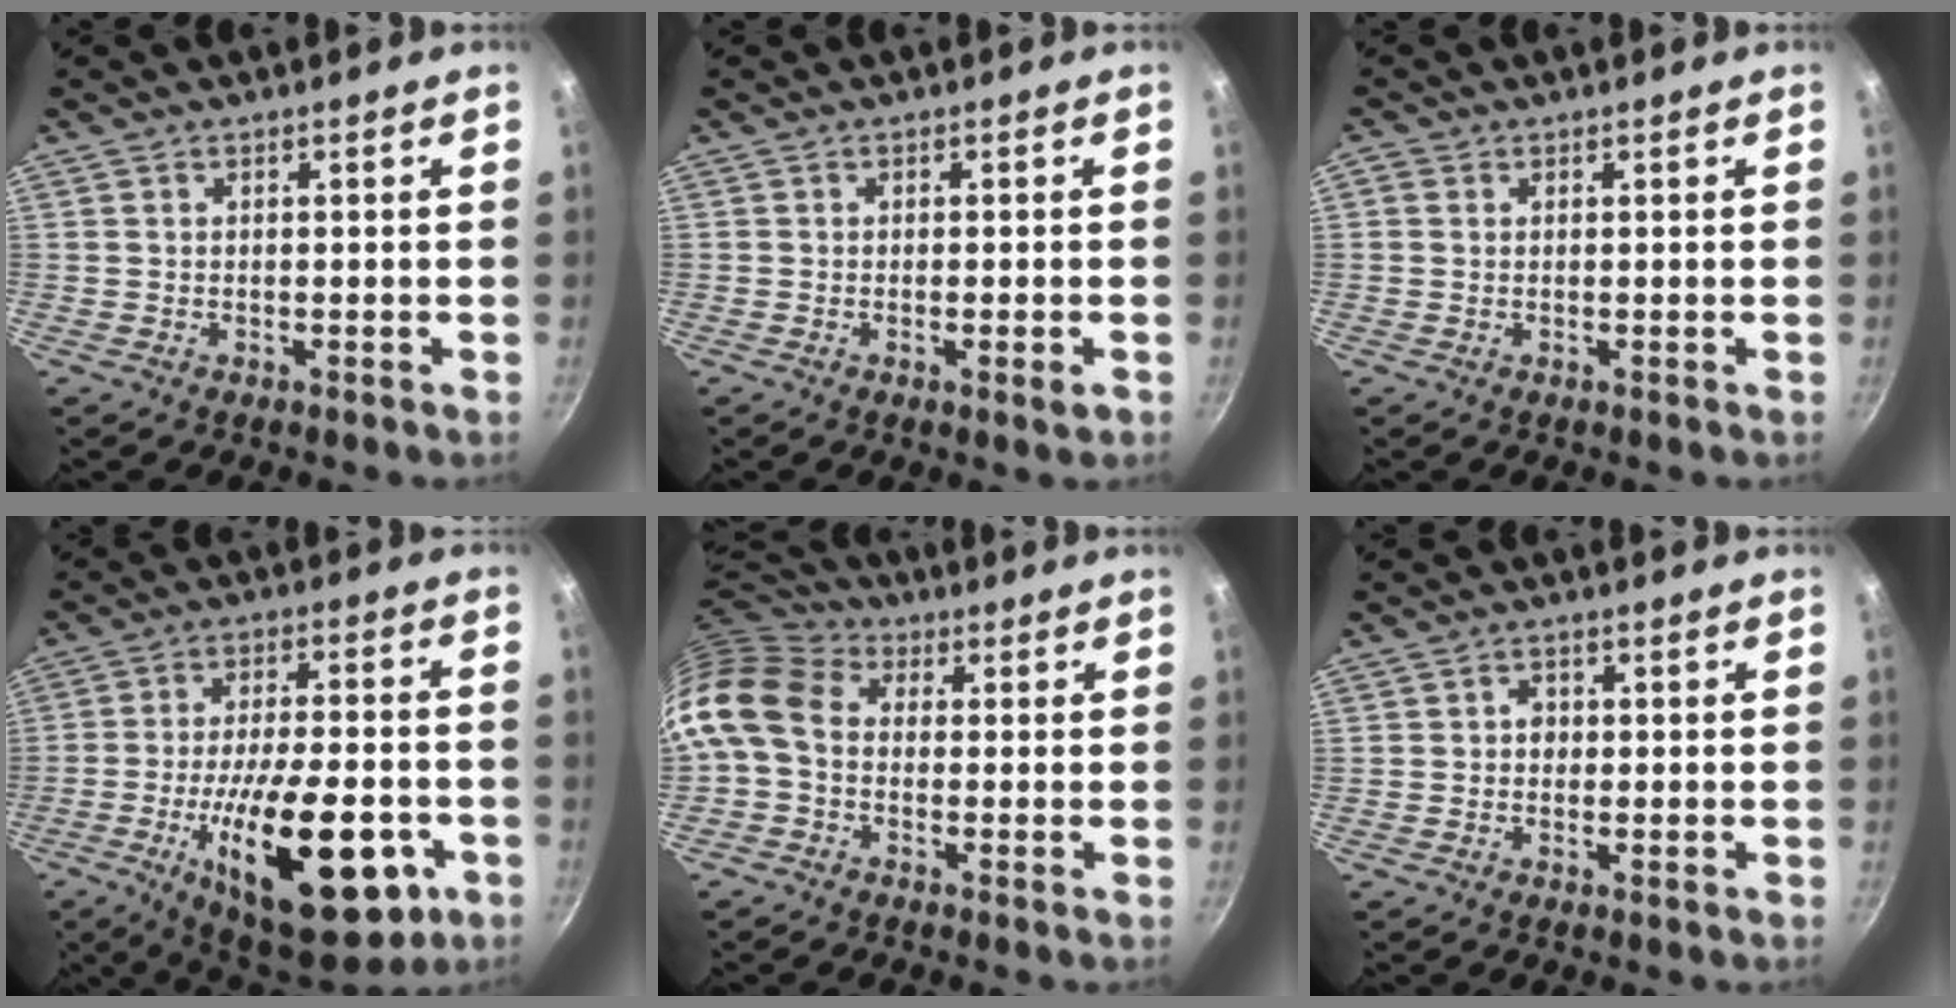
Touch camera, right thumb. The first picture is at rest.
{"total": 2.2, "force": [-0.8, 0.4, 2.1], "torque": [-0.041, -0.002, -0.016]}
{"total": 1.1, "force": [0.2, 1.0, 0.5], "torque": [-0.011, 0.002, 0.000]}
{"total": 24.9, "force": [-8.7, 9.8, 21.1], "torque": [-0.299, 0.015, -0.124]}
{"total": 12.4, "force": [-0.6, 9.3, 8.1], "torque": [-0.162, 0.035, -0.031]}
{"total": 2.2, "force": [-0.1, 1.8, 1.1], "torque": [-0.012, 0.000, -0.008]}